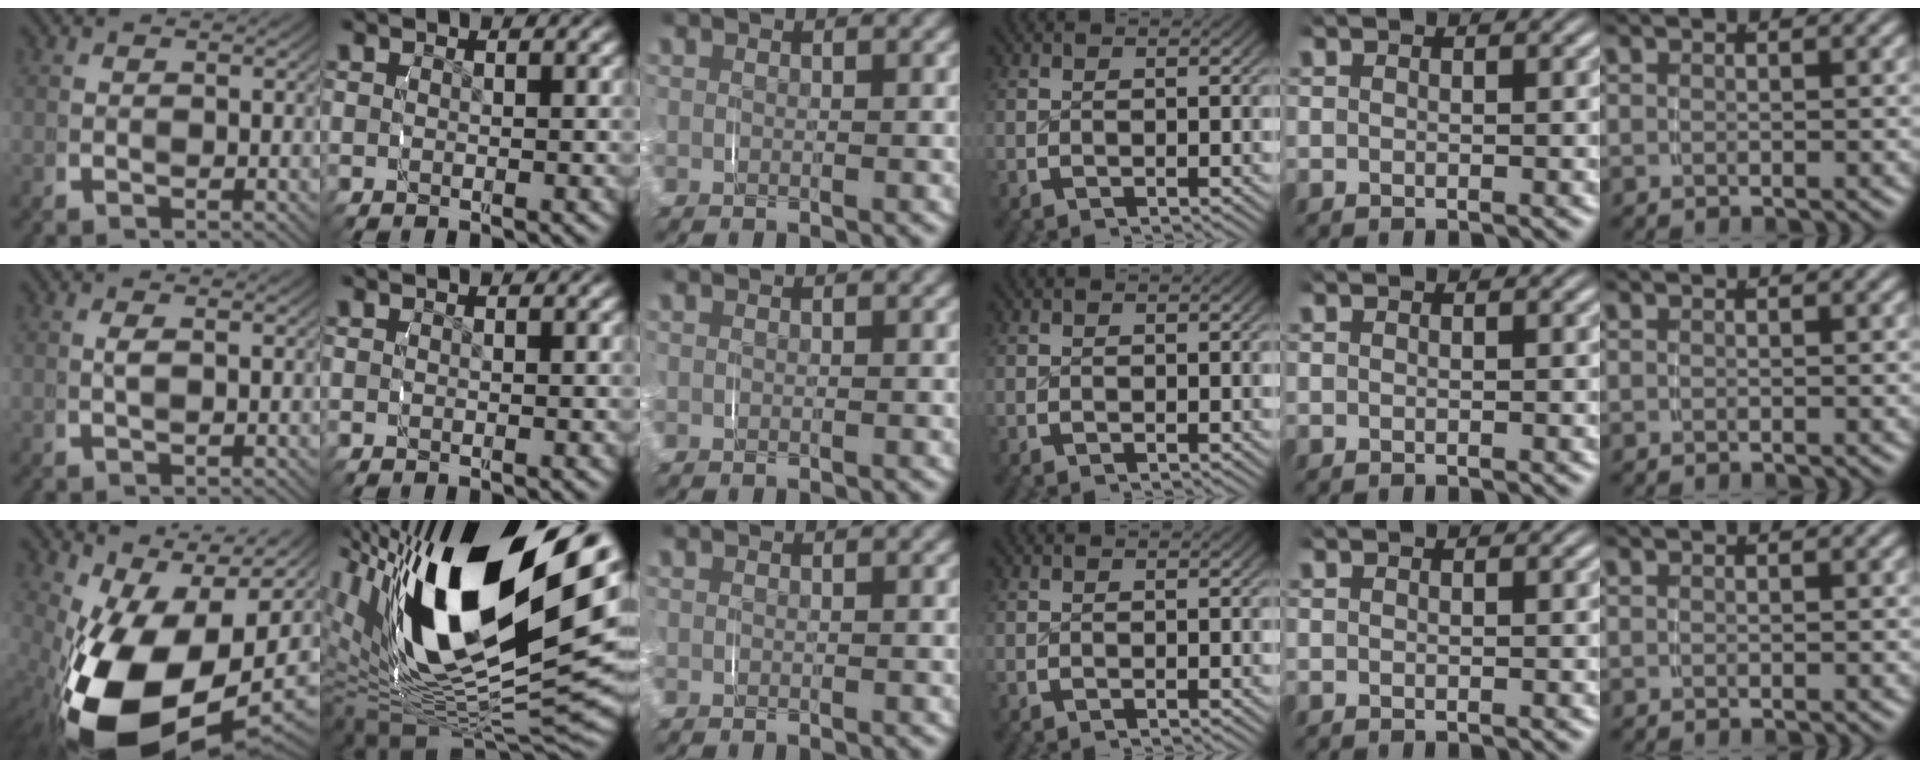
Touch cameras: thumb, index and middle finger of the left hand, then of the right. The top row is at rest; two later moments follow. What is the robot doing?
{"motion": "grasp_and_lifting", "object": "fork"}